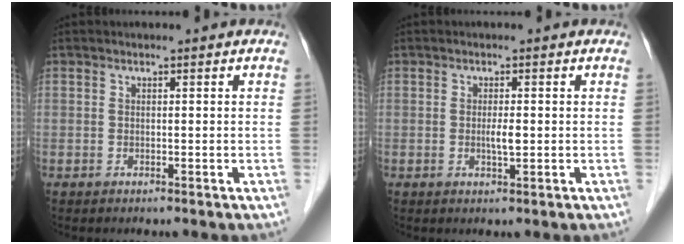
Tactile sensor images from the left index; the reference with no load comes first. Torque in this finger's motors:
{"motor_torque": [0.86, 0.67, 0.27, 0.06]}